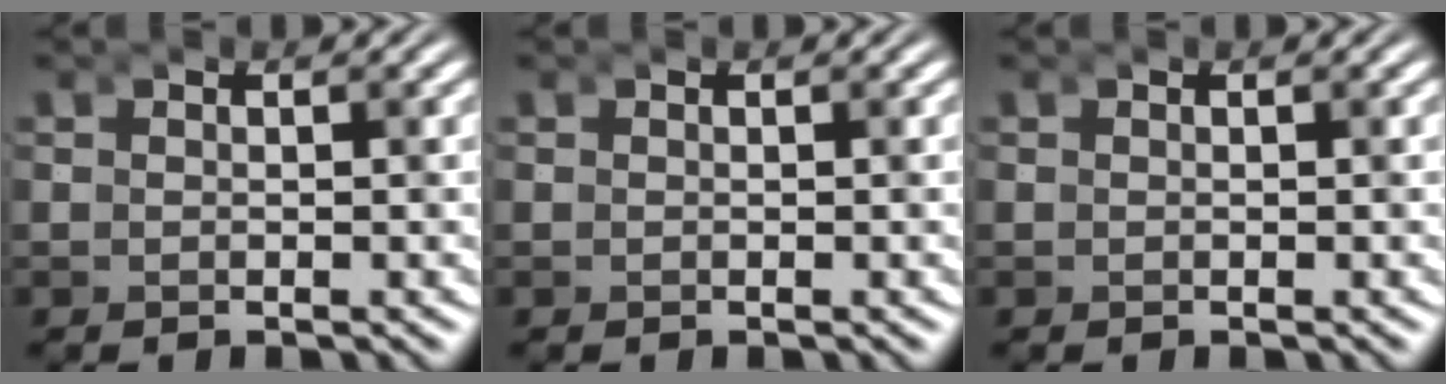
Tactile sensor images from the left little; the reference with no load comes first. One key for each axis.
{"total": 0.0}
{"total": 0.0}